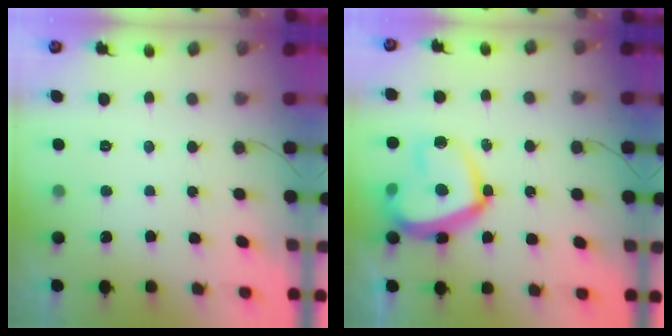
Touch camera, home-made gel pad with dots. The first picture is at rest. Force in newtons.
{"total": 17.0, "press": 16.9, "slide": 1.5}